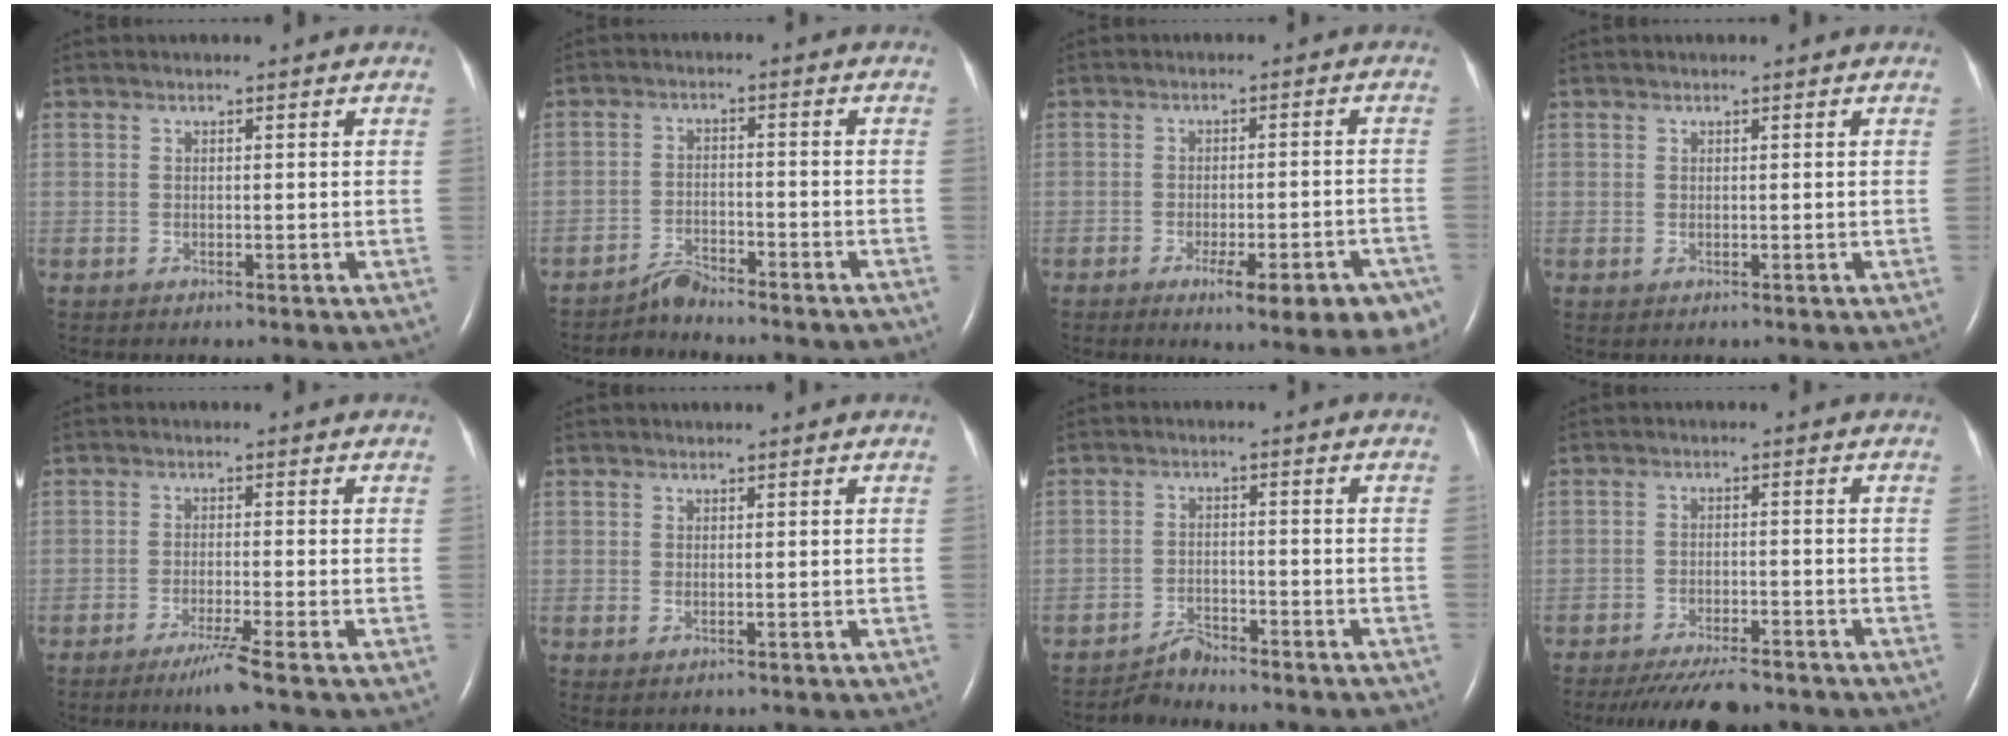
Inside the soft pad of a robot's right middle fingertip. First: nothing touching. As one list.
[{"total": 4.3, "force": [-4.2, 0.4, 0.7], "torque": [-0.009, -0.008, -0.069]}, {"total": 13.2, "force": [-8.2, 3.1, 9.9], "torque": [-0.059, 0.011, -0.103]}, {"total": 0.0}, {"total": 3.9, "force": [-2.6, -1.1, 2.6], "torque": [-0.054, -0.012, -0.053]}, {"total": 0.8, "force": [0.0, 0.3, 0.7], "torque": [-0.016, -0.005, 0.004]}, {"total": 3.8, "force": [-3.8, 0.1, 0.1], "torque": [0.001, -0.007, -0.063]}, {"total": 9.3, "force": [-8.2, 1.6, 3.9], "torque": [-0.059, -0.019, -0.124]}]